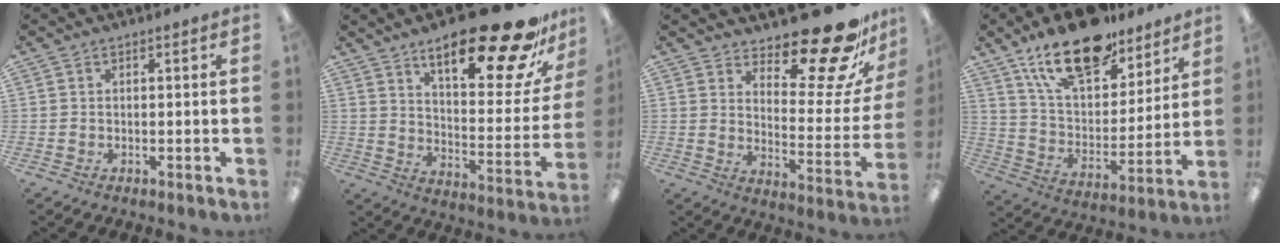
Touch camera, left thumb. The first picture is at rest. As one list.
[{"total": 26.5, "force": [18.3, 7.4, 17.7], "torque": [-0.247, -0.123, 0.291]}, {"total": 21.0, "force": [16.5, 6.4, 11.3], "torque": [-0.128, -0.131, 0.265]}, {"total": 20.1, "force": [14.6, 8.9, 10.6], "torque": [-0.182, -0.077, 0.255]}]